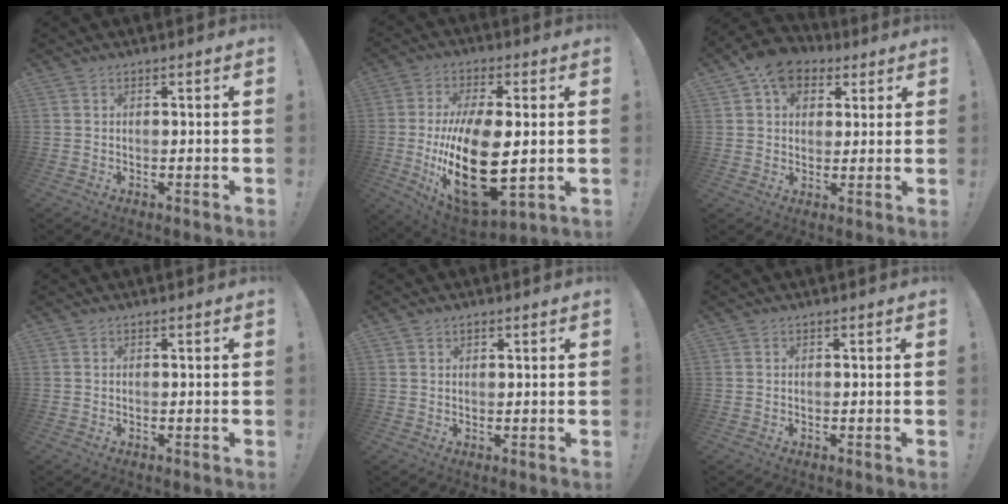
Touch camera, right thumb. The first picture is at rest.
{"total": 24.4, "force": [-2.0, 11.2, 21.6], "torque": [-0.406, -0.017, -0.022]}
{"total": 9.8, "force": [4.8, 7.5, 4.2], "torque": [-0.066, -0.014, 0.093]}
{"total": 0.0}
{"total": 1.2, "force": [0.9, 0.7, 0.3], "torque": [-0.001, -0.002, 0.016]}
{"total": 0.0}